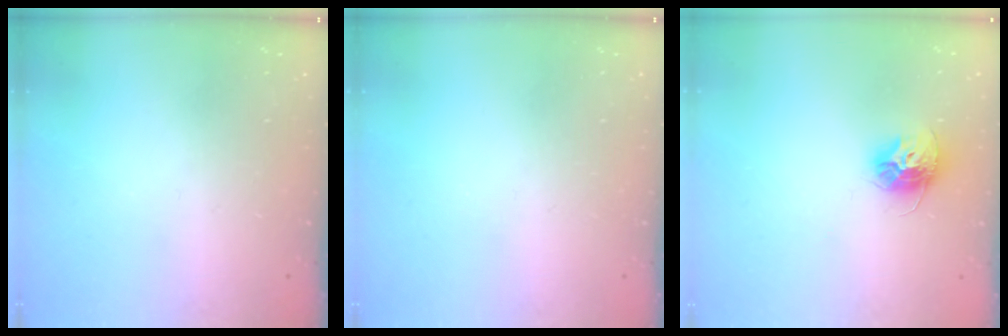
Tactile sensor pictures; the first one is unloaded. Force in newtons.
{"total": 0.0}
{"total": 10.5, "press": 10.4, "slide": 0.9}